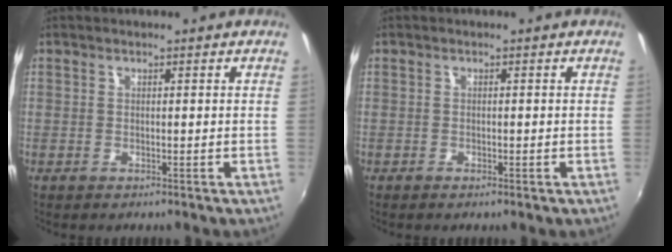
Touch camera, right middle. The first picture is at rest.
{"total": 0.6, "force": [-0.4, 0.1, 0.5], "torque": [-0.008, -0.001, -0.007]}